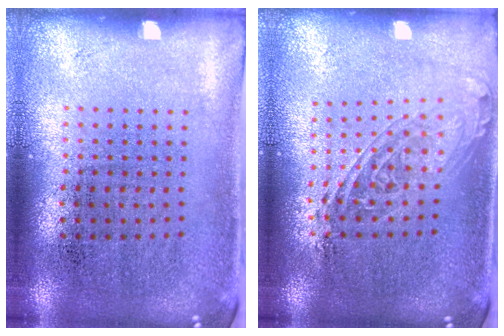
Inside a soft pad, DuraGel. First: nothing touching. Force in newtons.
{"total": 1.6, "press": 1.3, "slide": 0.9}